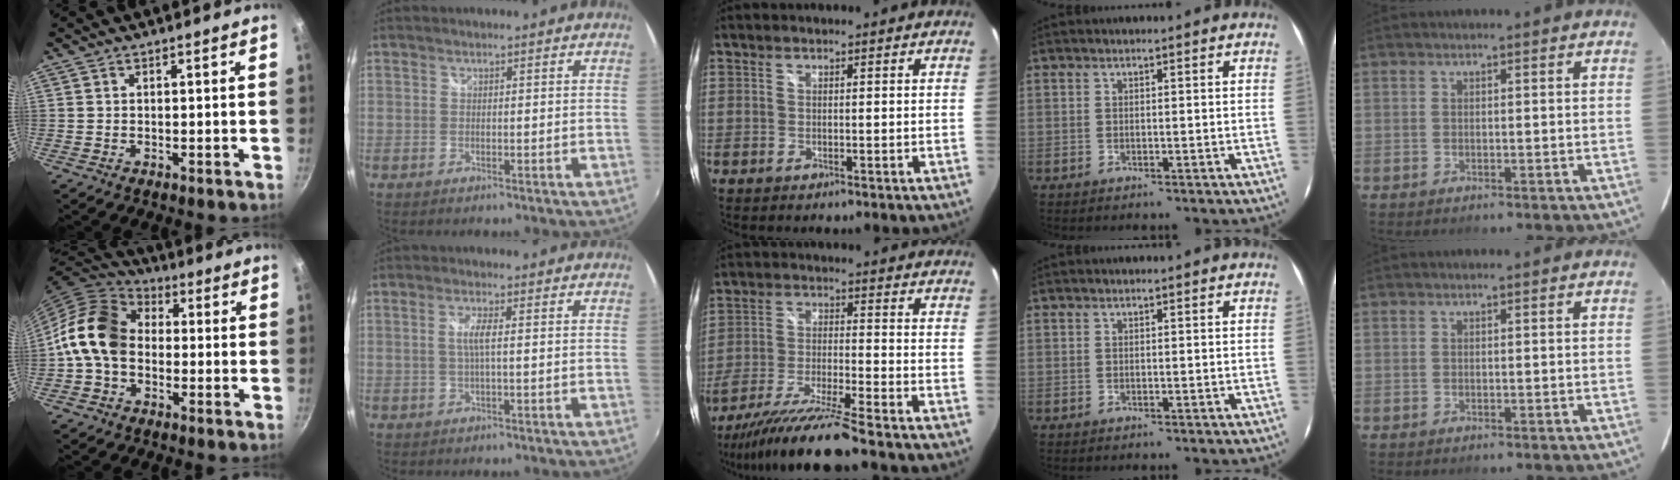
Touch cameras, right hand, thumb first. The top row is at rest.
{"thumb": {"total": 13.3, "force": [-0.9, 10.0, 8.7], "torque": [-0.132, 0.030, -0.039]}, "index": {"total": 2.9, "force": [0.1, 0.1, 2.8], "torque": [-0.056, 0.000, -0.001]}, "middle": {"total": 13.2, "force": [-11.3, -1.1, 6.6], "torque": [-0.139, -0.024, -0.204]}}